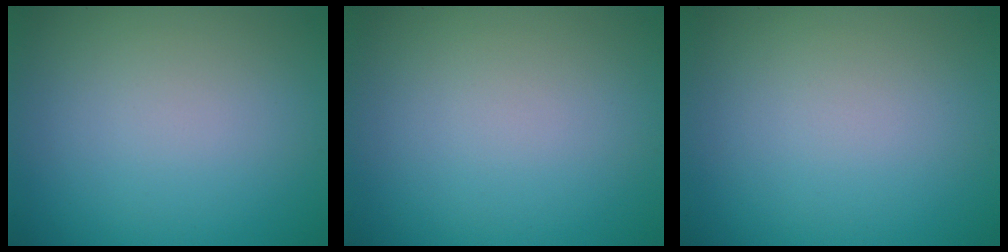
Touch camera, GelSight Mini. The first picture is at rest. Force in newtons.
{"total": 0.0}
{"total": 0.0}